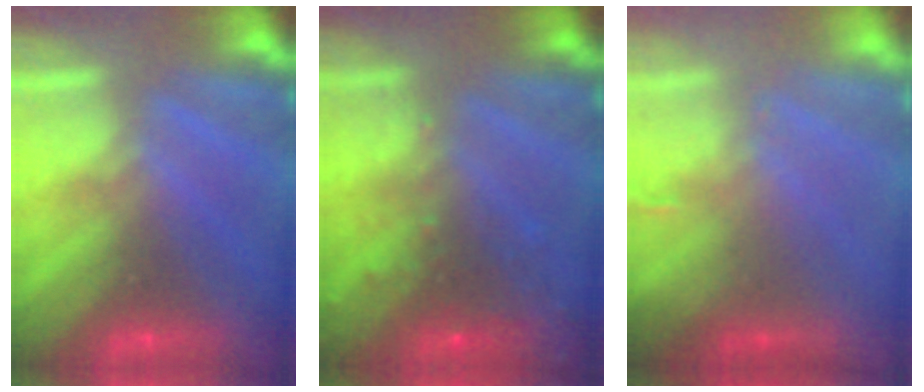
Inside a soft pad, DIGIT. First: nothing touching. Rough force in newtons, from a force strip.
{"total": 7.7}
{"total": 2.6}